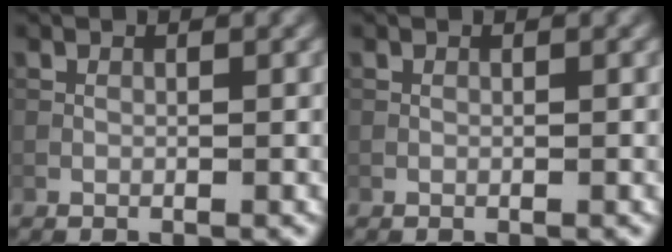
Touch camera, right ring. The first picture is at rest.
{"total": 0.0}